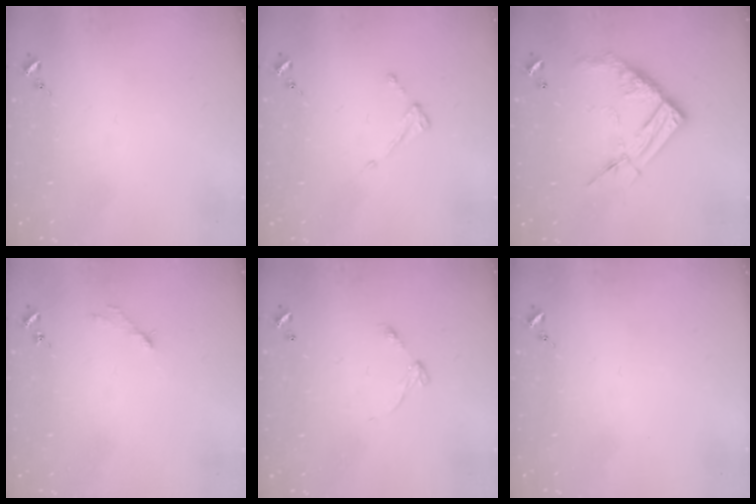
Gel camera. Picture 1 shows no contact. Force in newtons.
{"total": 3.8, "press": 3.8, "slide": 0.3}
{"total": 15.8, "press": 15.7, "slide": 1.4}
{"total": 2.8, "press": 2.8, "slide": 0.4}
{"total": 5.6, "press": 5.6, "slide": 0.5}
{"total": 0.0}